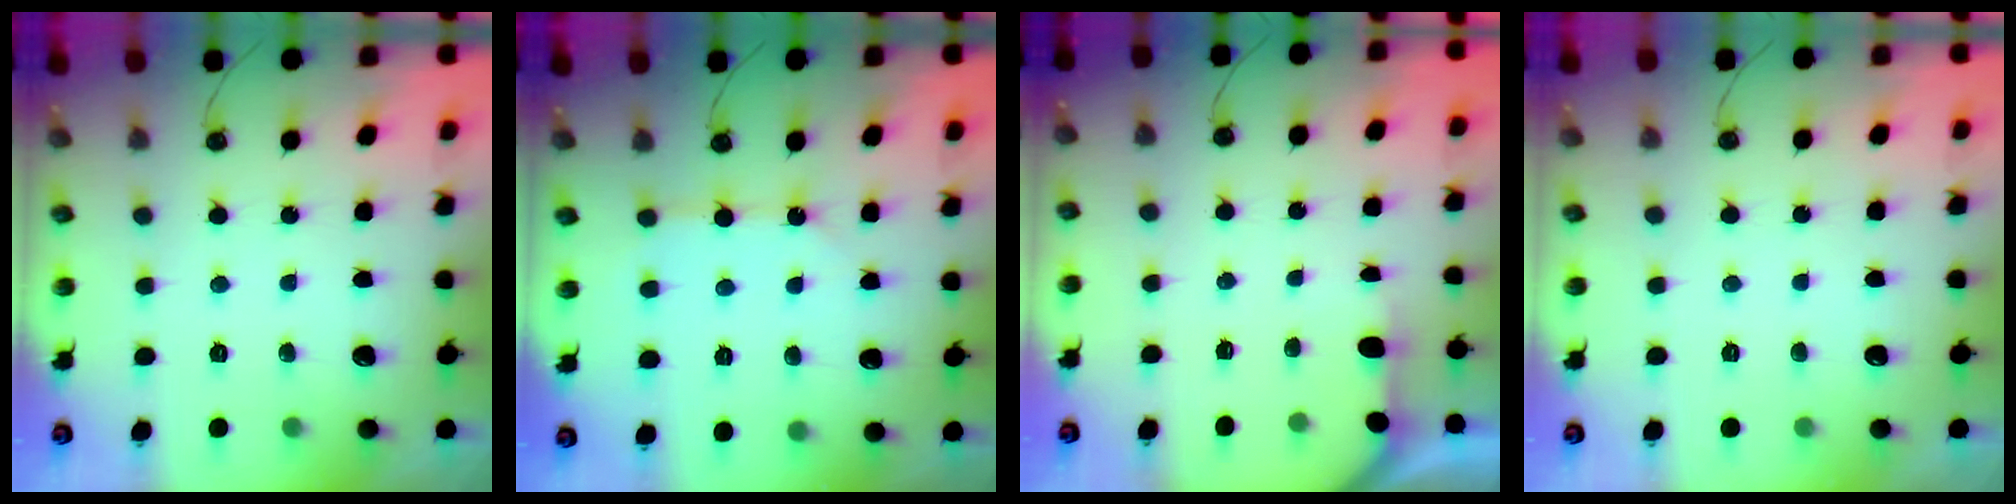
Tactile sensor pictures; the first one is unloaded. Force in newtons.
{"total": 5.6, "press": 5.5, "slide": 0.5}
{"total": 2.4, "press": 2.4, "slide": 0.3}
{"total": 0.0}